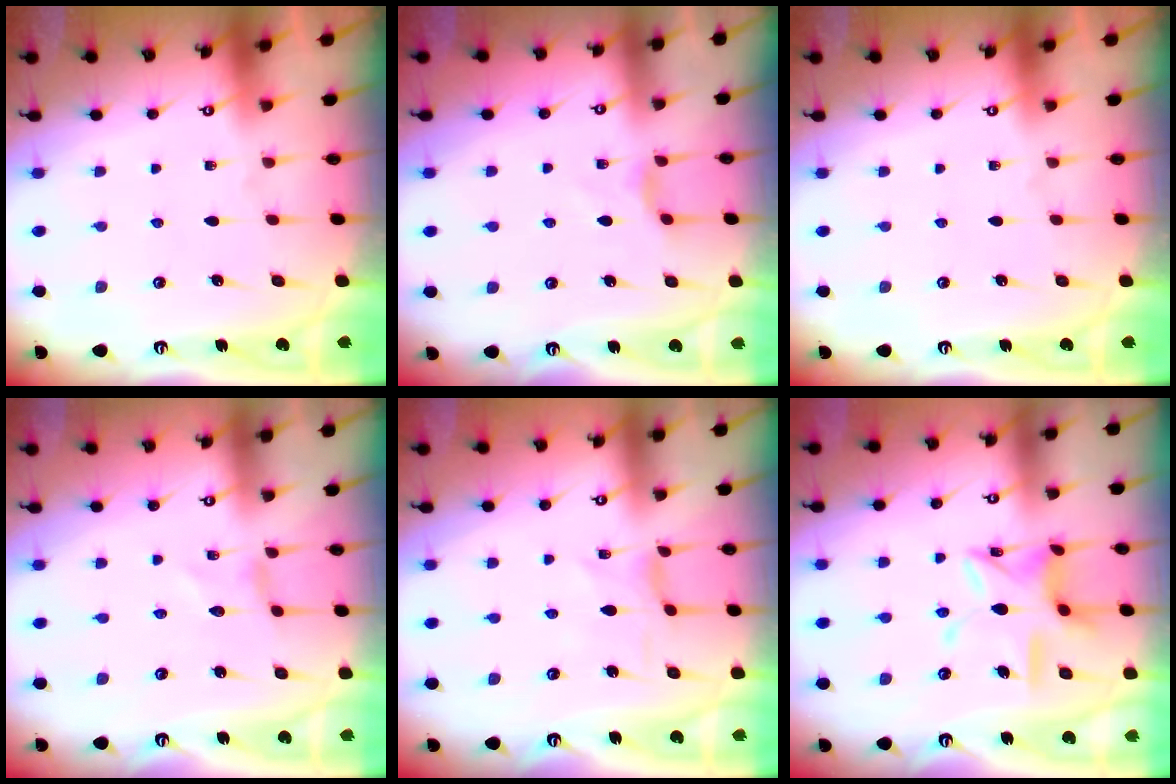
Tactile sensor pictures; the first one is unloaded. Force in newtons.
{"total": 3.3, "press": 3.3, "slide": 0.6}
{"total": 0.0}
{"total": 0.0}
{"total": 1.1, "press": 1.0, "slide": 0.1}
{"total": 12.3, "press": 12.3, "slide": 0.9}